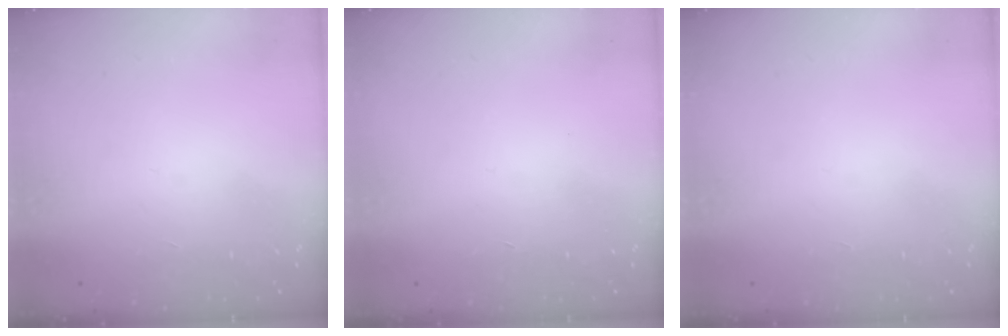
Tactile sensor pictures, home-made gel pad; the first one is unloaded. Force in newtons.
{"total": 0.0}
{"total": 0.0}